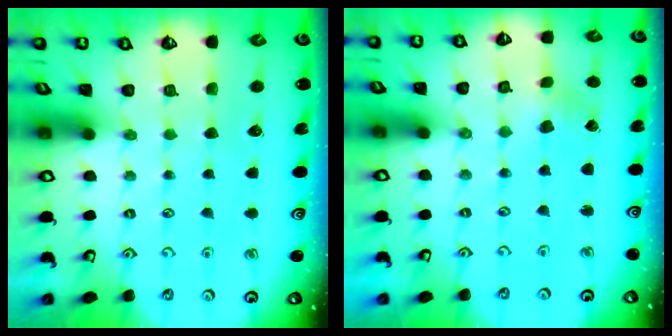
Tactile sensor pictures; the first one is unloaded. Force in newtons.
{"total": 0.0}